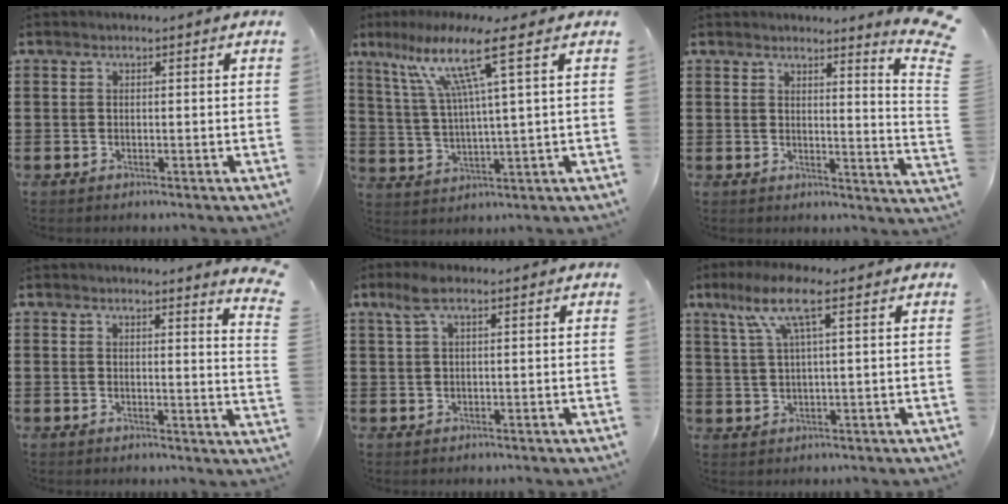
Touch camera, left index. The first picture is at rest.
{"total": 11.1, "force": [5.7, 0.2, 9.5], "torque": [-0.205, -0.012, 0.089]}
{"total": 4.1, "force": [3.3, -1.0, 2.3], "torque": [-0.045, -0.038, 0.049]}
{"total": 3.1, "force": [2.8, -0.7, 1.2], "torque": [-0.025, -0.014, 0.050]}
{"total": 2.8, "force": [1.2, 0.8, 2.4], "torque": [-0.051, 0.003, 0.021]}
{"total": 7.1, "force": [3.0, 0.8, 6.3], "torque": [-0.131, 0.005, 0.050]}